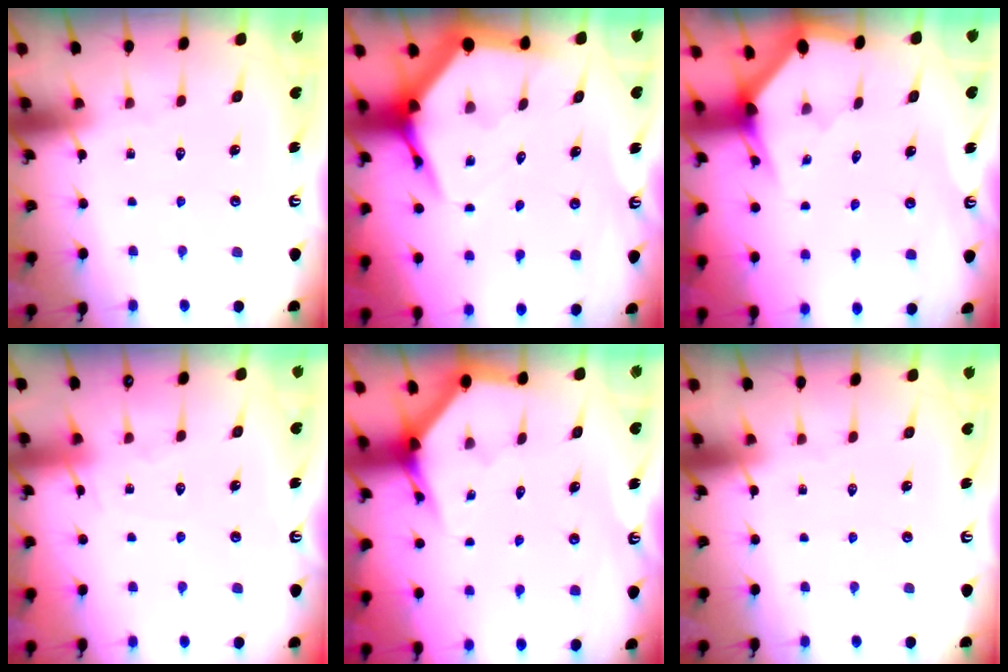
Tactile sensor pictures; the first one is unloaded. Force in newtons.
{"total": 6.3, "press": 6.3, "slide": 0.7}
{"total": 2.2, "press": 2.2, "slide": 0.1}
{"total": 5.8, "press": 5.7, "slide": 0.7}
{"total": 3.9, "press": 3.9, "slide": 0.4}
{"total": 0.0}